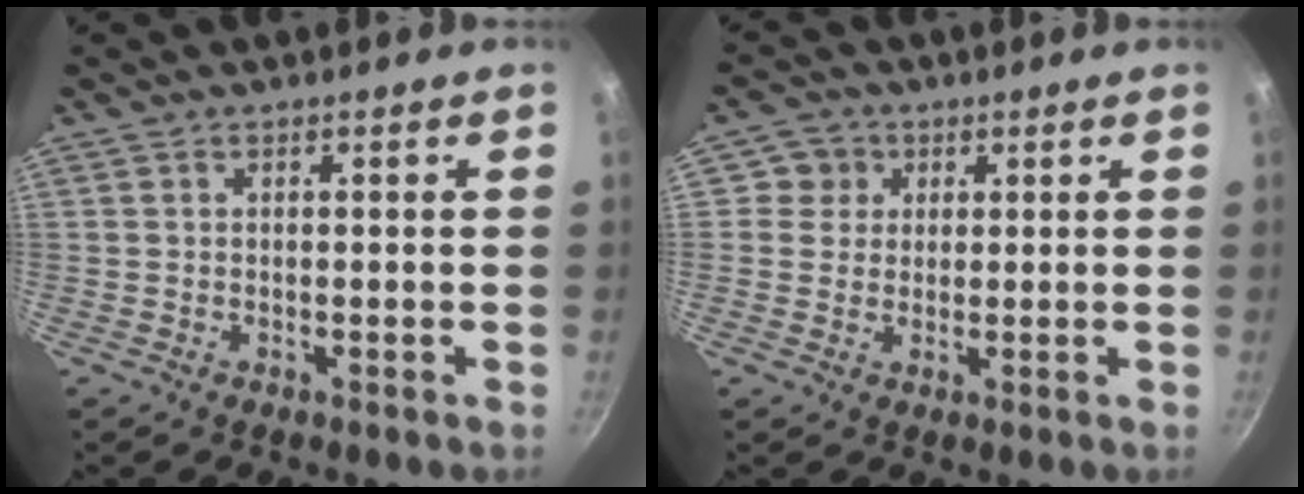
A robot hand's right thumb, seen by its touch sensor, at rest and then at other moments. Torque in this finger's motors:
{"motor_torque": [-0.34, -0.36, -0.32, 0.24, 0.04]}